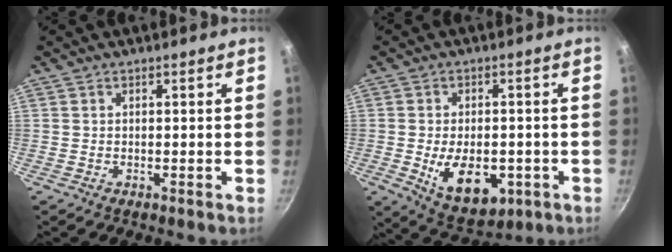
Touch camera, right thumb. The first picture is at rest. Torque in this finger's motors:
{"motor_torque": [-0.20, 0.93, -0.01, 0.11, 0.33]}